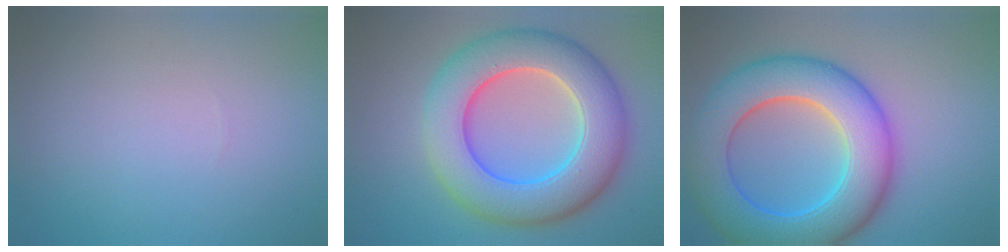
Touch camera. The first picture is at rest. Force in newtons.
{"total": 10.4, "press": 10.4, "slide": 0.1}
{"total": 11.0, "press": 11.0, "slide": 0.5}